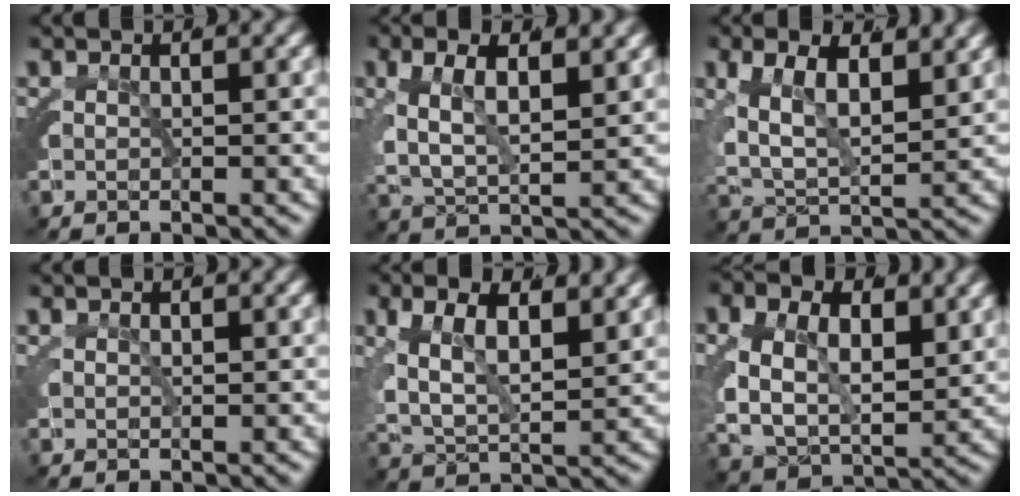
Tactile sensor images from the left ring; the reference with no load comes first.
{"total": 5.5, "force": [1.2, 3.2, 4.3], "torque": [-0.095, -0.002, 0.023]}
{"total": 6.9, "force": [1.5, 4.5, 5.0], "torque": [-0.105, -0.009, 0.026]}
{"total": 0.0}
{"total": 6.3, "force": [1.4, 3.9, 4.7], "torque": [-0.100, -0.005, 0.026]}
{"total": 8.8, "force": [0.8, 6.8, 5.4], "torque": [-0.115, -0.020, 0.012]}